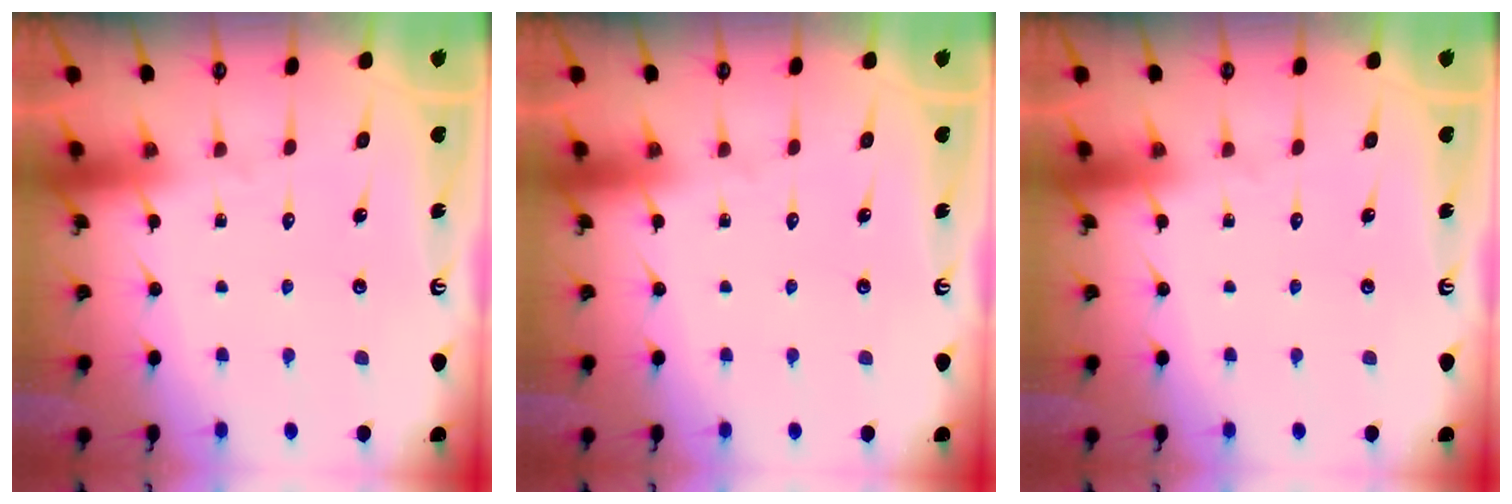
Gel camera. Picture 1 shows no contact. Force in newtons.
{"total": 0.0}
{"total": 0.0}